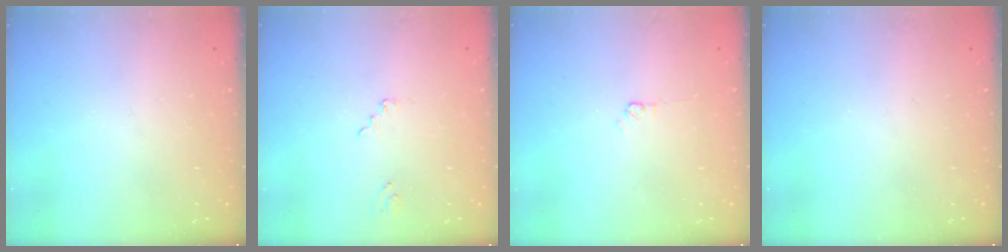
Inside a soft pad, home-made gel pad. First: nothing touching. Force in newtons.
{"total": 1.2, "press": 1.2, "slide": 0.1}
{"total": 2.3, "press": 2.3, "slide": 0.3}
{"total": 0.0}